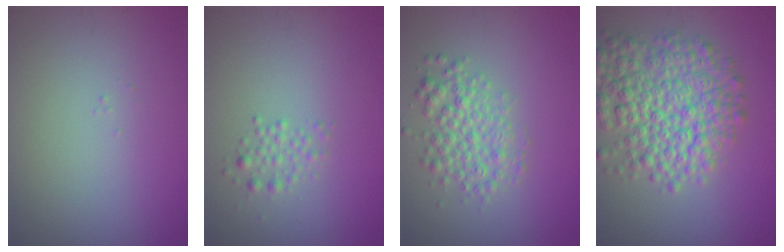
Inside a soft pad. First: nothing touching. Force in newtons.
{"total": 1.4, "press": 1.4, "slide": 0.0}
{"total": 3.6, "press": 3.6, "slide": 0.1}
{"total": 7.9, "press": 7.9, "slide": 0.3}